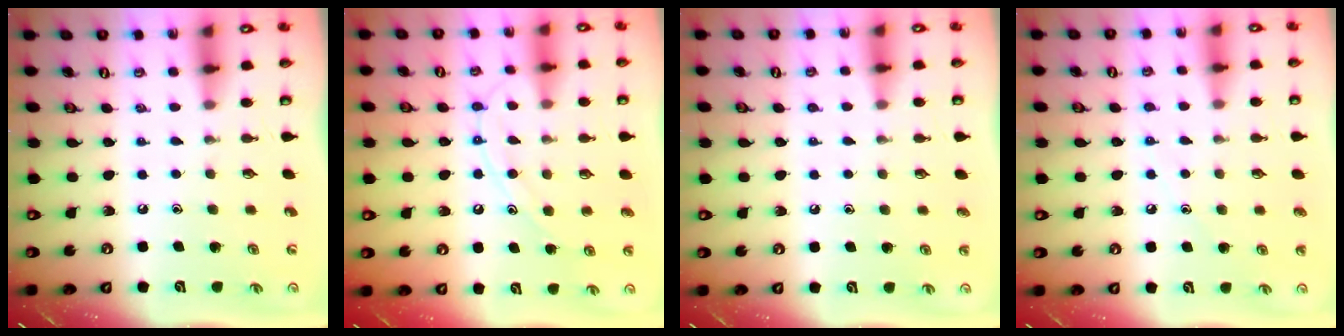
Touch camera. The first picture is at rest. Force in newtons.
{"total": 10.2, "press": 10.2, "slide": 0.9}
{"total": 3.1, "press": 3.1, "slide": 0.3}
{"total": 5.1, "press": 5.1, "slide": 0.5}